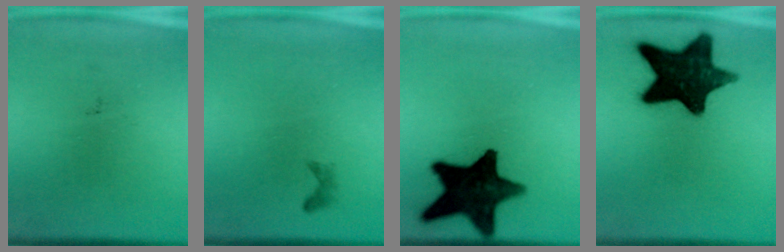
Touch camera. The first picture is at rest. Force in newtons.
{"total": 0.6}
{"total": 16.8}
{"total": 16.0}